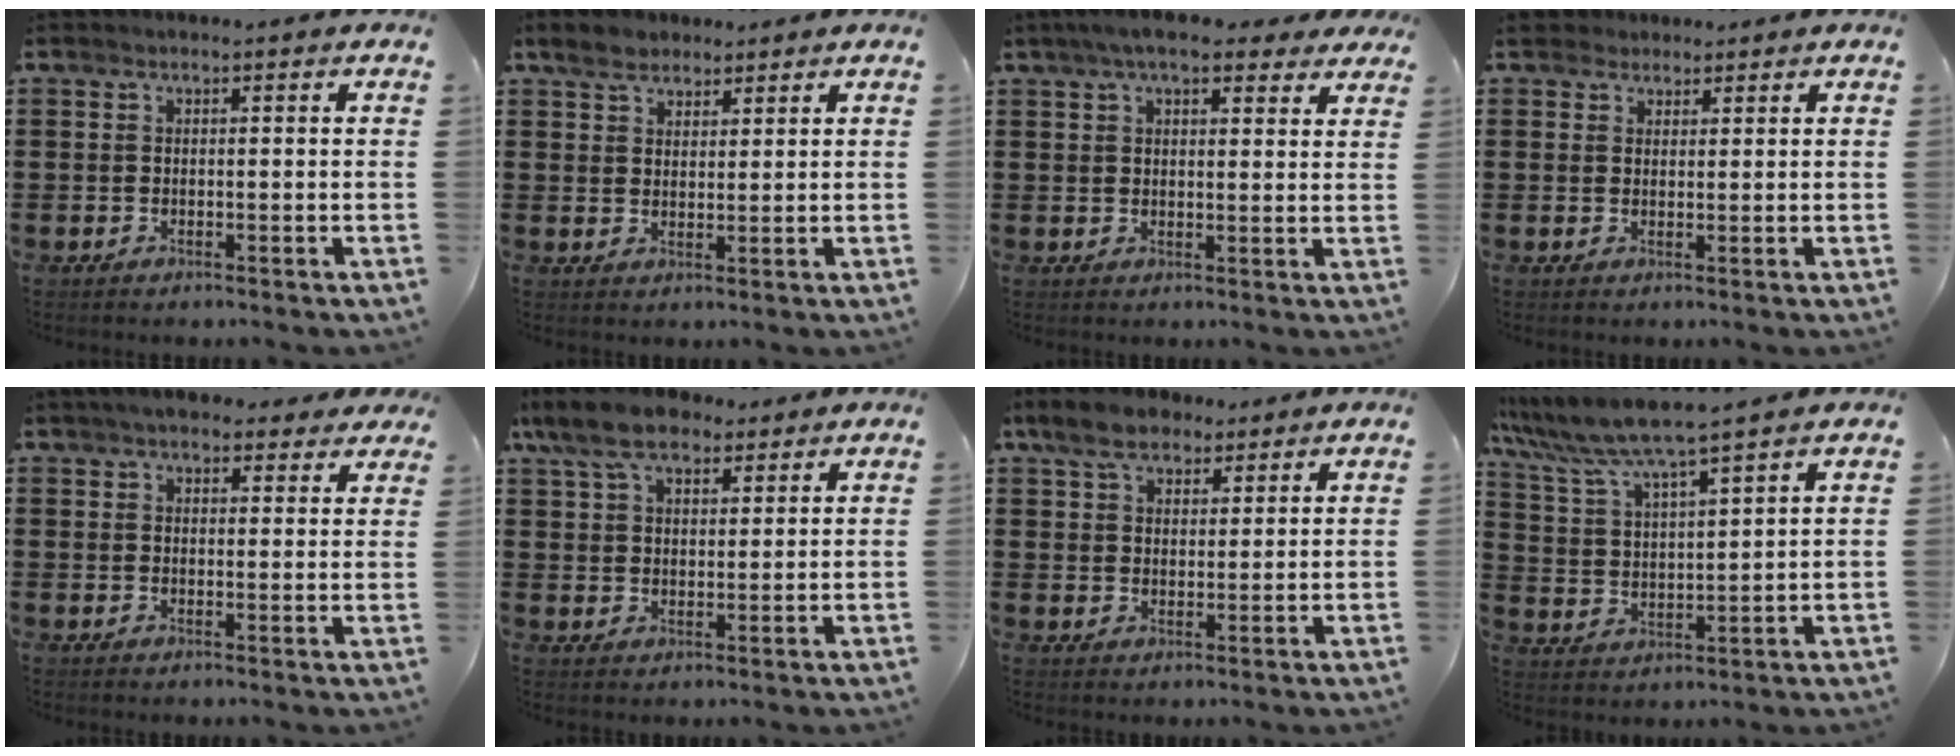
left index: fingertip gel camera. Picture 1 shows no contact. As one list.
[{"total": 4.1, "force": [2.9, 2.5, 1.4], "torque": [-0.033, 0.006, 0.053]}, {"total": 6.7, "force": [5.2, 1.7, 3.9], "torque": [-0.082, -0.002, 0.094]}, {"total": 2.5, "force": [2.0, 1.4, 0.2], "torque": [-0.005, 0.006, 0.037]}, {"total": 4.5, "force": [3.9, 1.4, 1.7], "torque": [-0.046, -0.001, 0.073]}, {"total": 8.9, "force": [6.5, 3.8, 4.6], "torque": [-0.102, -0.003, 0.121]}, {"total": 6.6, "force": [4.9, 3.3, 2.9], "torque": [-0.067, 0.001, 0.090]}, {"total": 6.7, "force": [5.9, -0.5, 3.1], "torque": [-0.087, -0.035, 0.099]}]